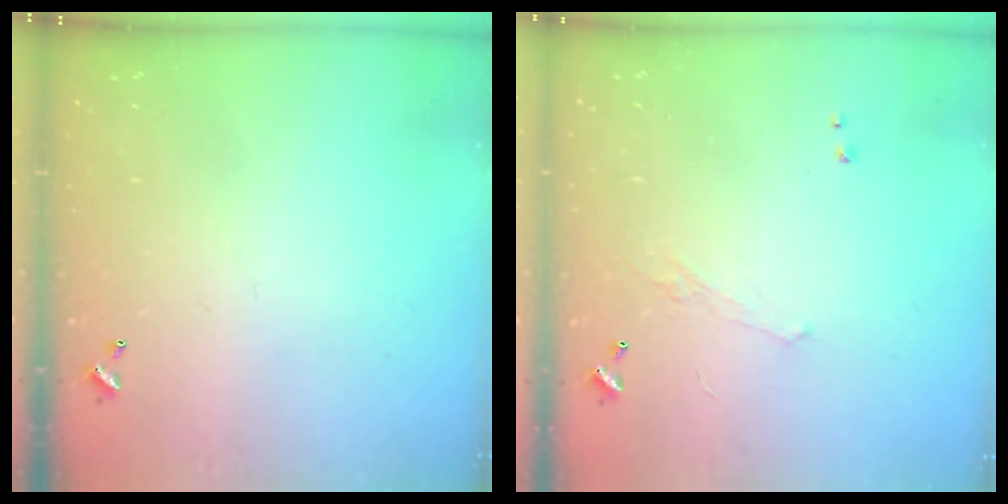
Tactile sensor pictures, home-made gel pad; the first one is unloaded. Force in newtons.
{"total": 0.7, "press": 0.0, "slide": 0.7}